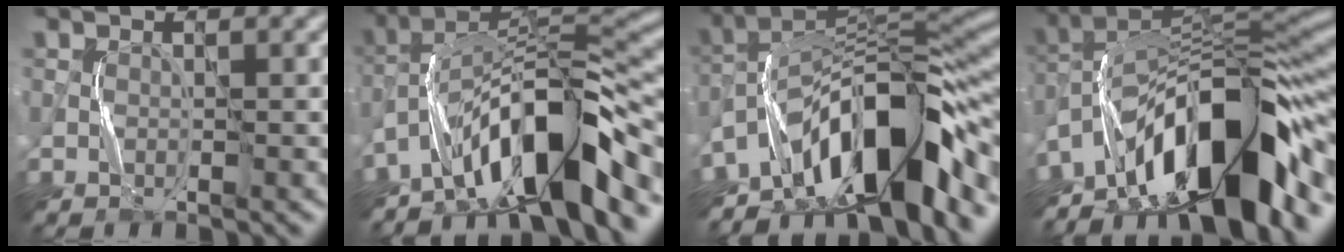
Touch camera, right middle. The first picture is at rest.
{"total": 11.5, "force": [-6.5, 3.2, 8.9], "torque": [-0.137, 0.026, -0.118]}
{"total": 13.3, "force": [-7.8, 4.6, 9.8], "torque": [-0.136, 0.028, -0.146]}
{"total": 13.5, "force": [-7.8, 4.3, 10.2], "torque": [-0.146, 0.032, -0.141]}